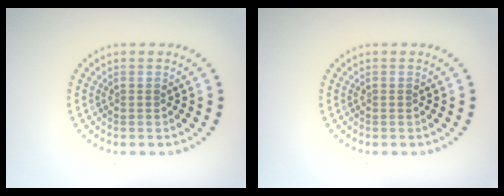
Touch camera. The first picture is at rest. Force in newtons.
{"total": 0.0}